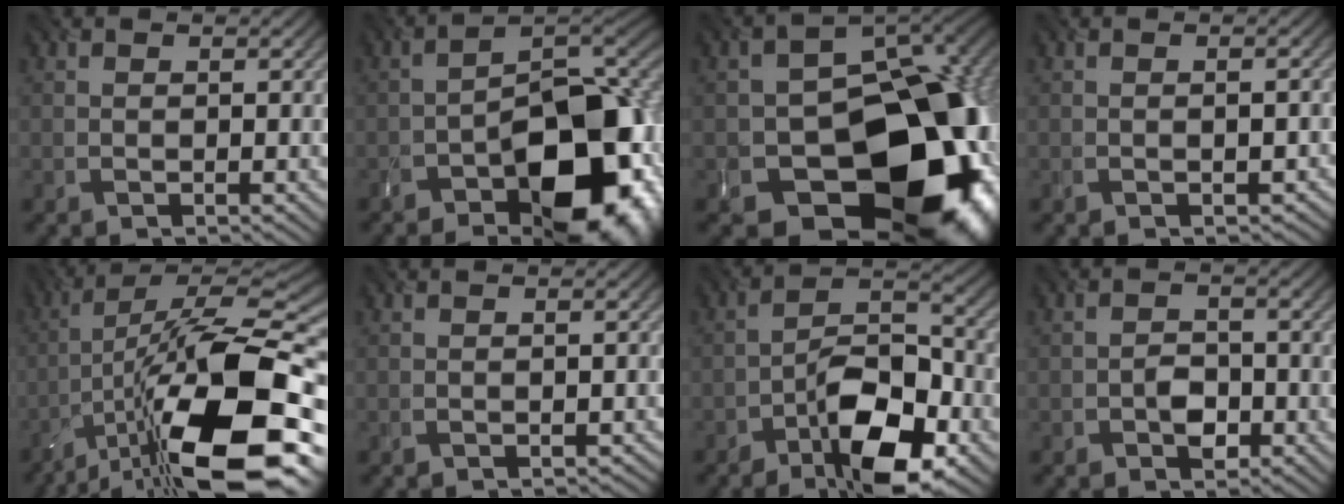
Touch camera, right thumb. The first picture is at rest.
{"total": 17.5, "force": [-8.1, 9.0, 12.7], "torque": [-0.163, -0.018, -0.133]}
{"total": 21.7, "force": [-7.8, 14.7, 13.9], "torque": [-0.205, -0.047, -0.095]}
{"total": 1.4, "force": [-0.5, 0.6, 1.1], "torque": [-0.018, -0.001, -0.006]}
{"total": 20.7, "force": [-9.2, 6.7, 17.3], "torque": [-0.274, -0.002, -0.156]}
{"total": 0.6, "force": [-0.4, 0.1, 0.3], "torque": [-0.006, -0.001, -0.005]}
{"total": 12.6, "force": [-6.4, 5.7, 9.3], "torque": [-0.153, 0.000, -0.118]}
{"total": 2.8, "force": [-1.2, 1.8, 1.6], "torque": [-0.026, 0.002, -0.021]}